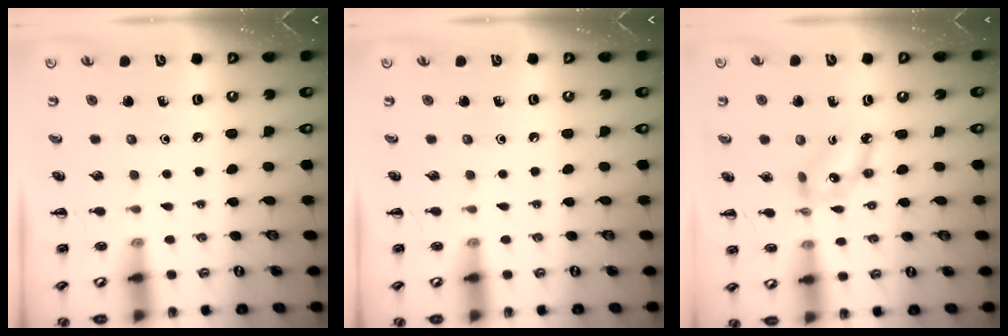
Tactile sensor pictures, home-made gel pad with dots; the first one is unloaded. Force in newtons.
{"total": 0.0}
{"total": 6.7, "press": 6.5, "slide": 1.6}